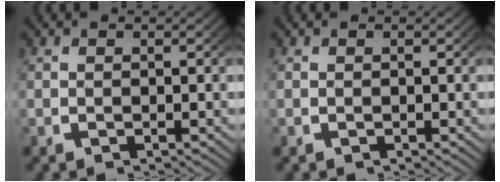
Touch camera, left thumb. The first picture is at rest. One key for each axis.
{"total": 0.0}